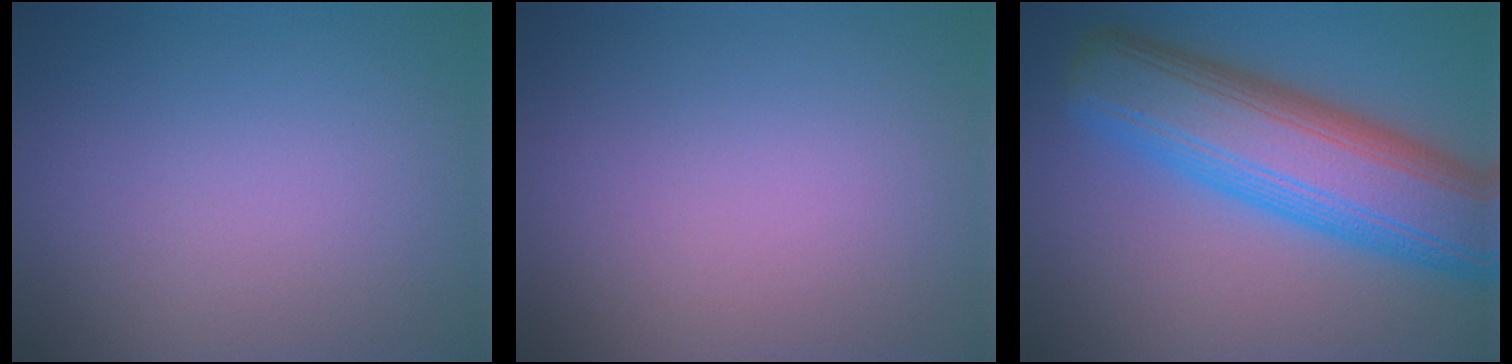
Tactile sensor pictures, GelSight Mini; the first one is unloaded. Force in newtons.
{"total": 0.0}
{"total": 11.5, "press": 11.5, "slide": 0.5}